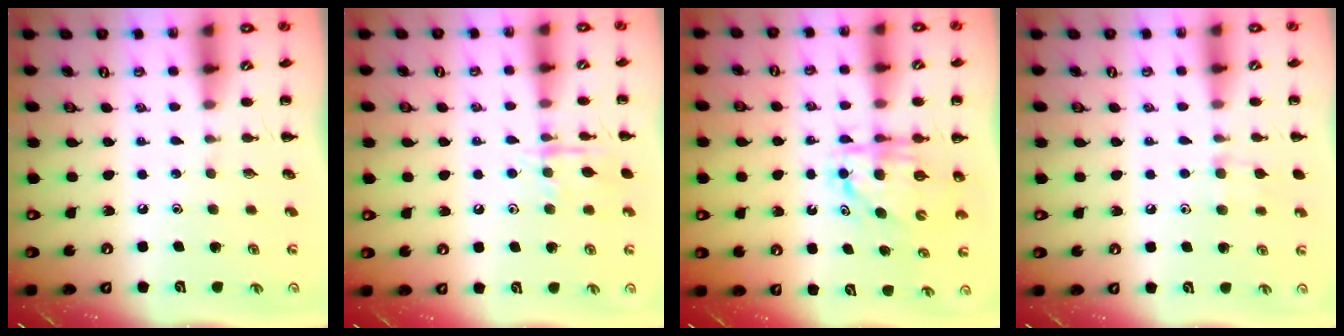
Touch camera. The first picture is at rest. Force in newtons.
{"total": 9.7, "press": 9.7, "slide": 0.7}
{"total": 6.4, "press": 6.3, "slide": 0.8}
{"total": 7.5, "press": 7.2, "slide": 2.3}